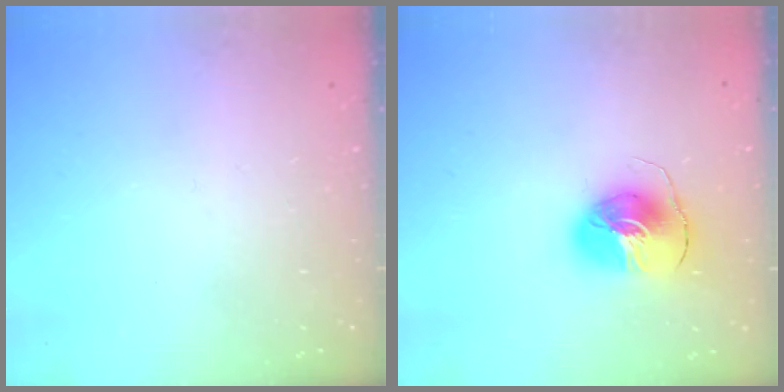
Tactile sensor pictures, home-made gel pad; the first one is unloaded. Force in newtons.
{"total": 8.7, "press": 8.7, "slide": 1.1}